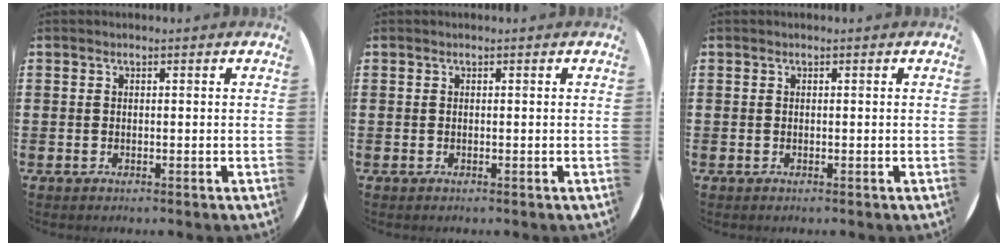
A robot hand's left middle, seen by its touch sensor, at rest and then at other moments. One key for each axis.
{"total": 0.0}
{"total": 0.0}